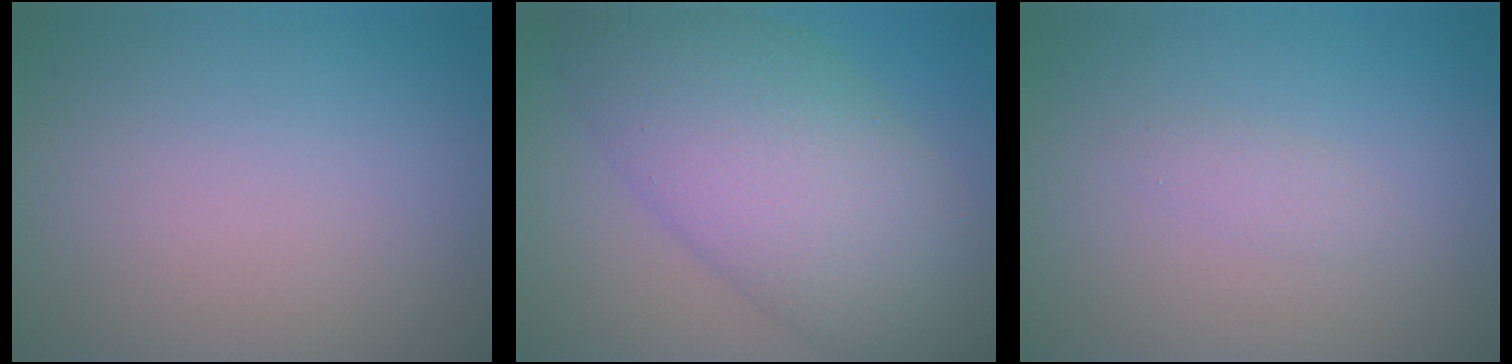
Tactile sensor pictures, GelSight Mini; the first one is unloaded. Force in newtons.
{"total": 10.8, "press": 10.8, "slide": 0.2}
{"total": 0.9, "press": 0.9, "slide": 0.0}